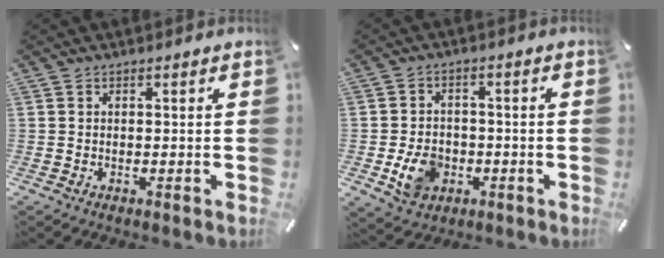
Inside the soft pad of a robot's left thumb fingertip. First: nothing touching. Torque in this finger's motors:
{"motor_torque": [0.84, 1.88, 0.27, -0.05, 0.21]}